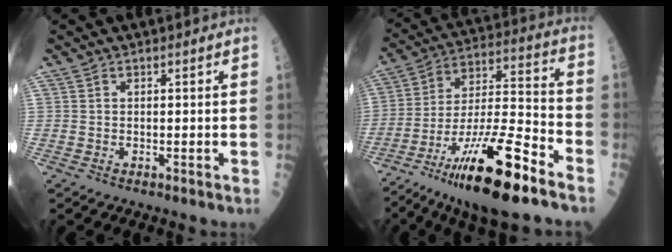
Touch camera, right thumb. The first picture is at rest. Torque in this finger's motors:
{"motor_torque": [0.86, 0.06, 1.56, -1.21, 0.19]}